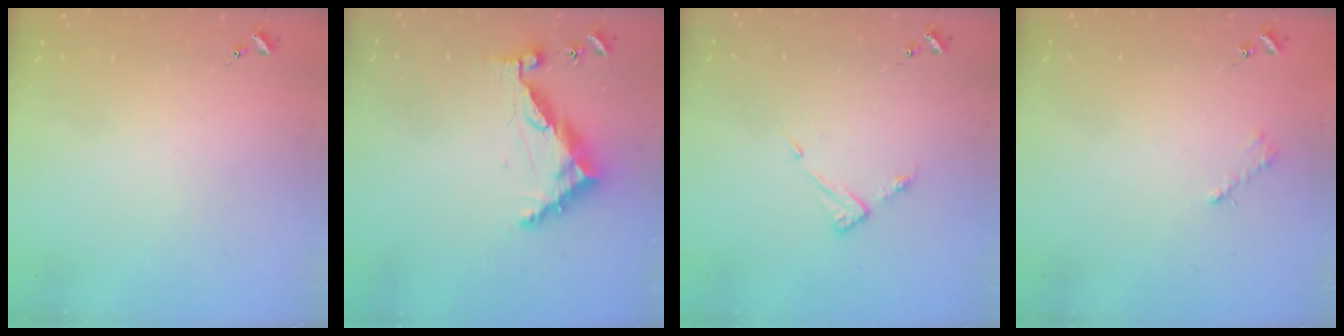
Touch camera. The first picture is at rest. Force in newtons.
{"total": 9.6, "press": 9.6, "slide": 0.8}
{"total": 5.3, "press": 5.3, "slide": 0.4}
{"total": 2.6, "press": 2.5, "slide": 0.3}